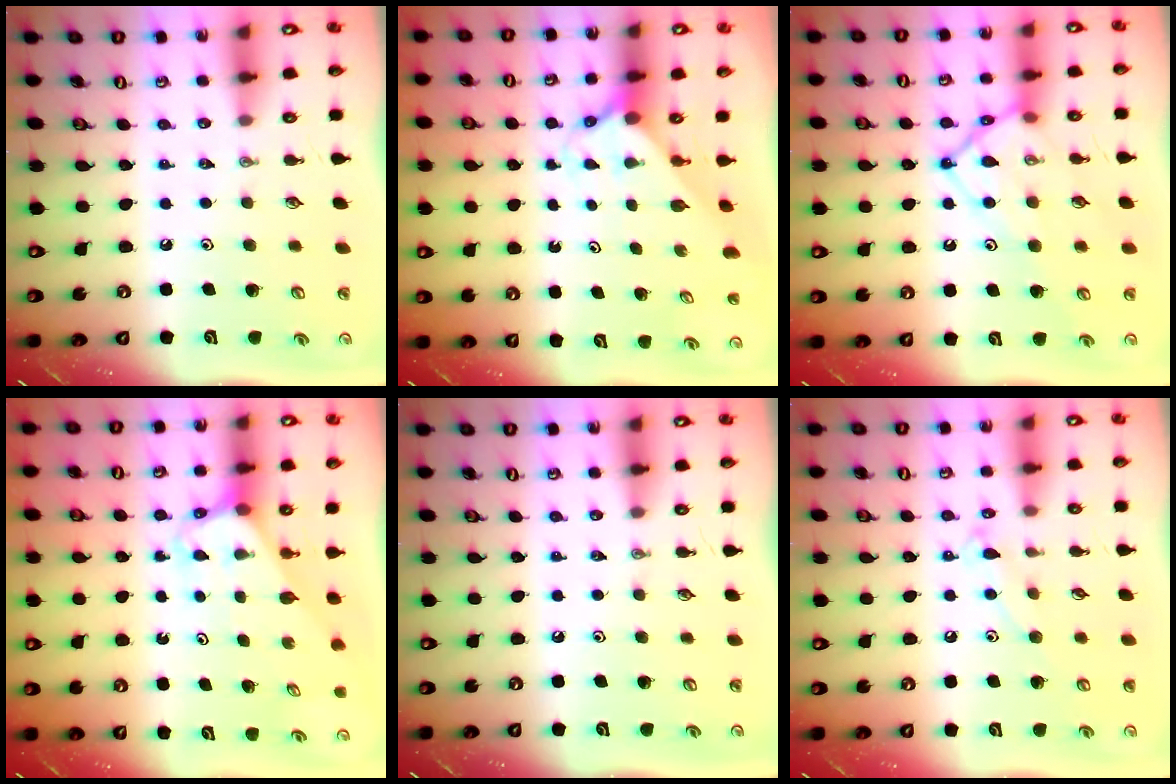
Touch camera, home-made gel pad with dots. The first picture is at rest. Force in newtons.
{"total": 3.1, "press": 3.0, "slide": 0.3}
{"total": 12.8, "press": 12.7, "slide": 1.5}
{"total": 3.1, "press": 3.1, "slide": 0.2}
{"total": 0.0}
{"total": 8.3, "press": 8.2, "slide": 0.6}